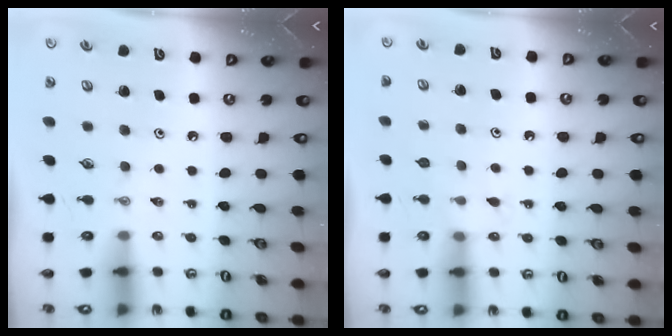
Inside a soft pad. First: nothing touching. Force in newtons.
{"total": 5.7, "press": 5.7, "slide": 0.6}